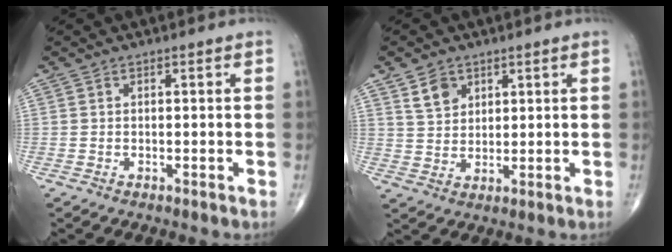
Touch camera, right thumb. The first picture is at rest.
{"total": 6.6, "force": [4.0, 4.6, 2.6], "torque": [-0.028, -0.023, 0.082]}